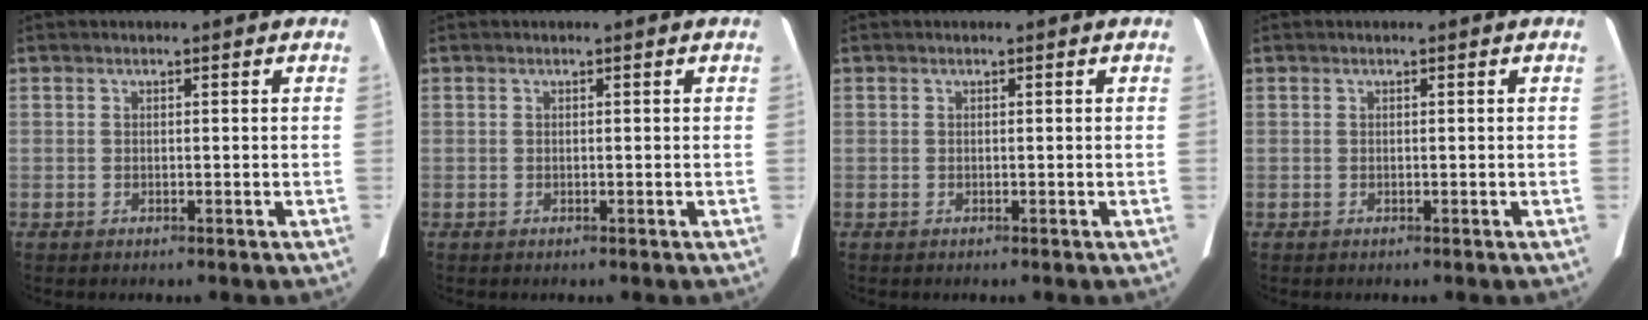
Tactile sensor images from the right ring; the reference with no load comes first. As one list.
[{"total": 0.0}, {"total": 0.0}, {"total": 0.0}]